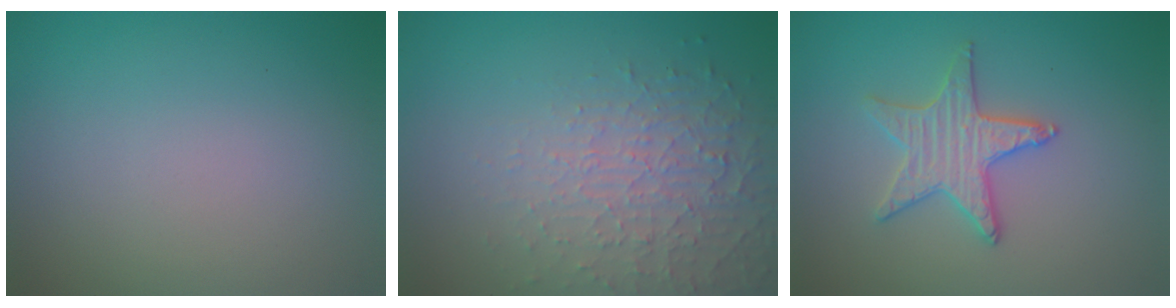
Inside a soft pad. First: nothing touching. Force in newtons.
{"total": 4.9, "press": 3.3, "slide": 3.7}
{"total": 3.1, "press": 3.1, "slide": 0.4}